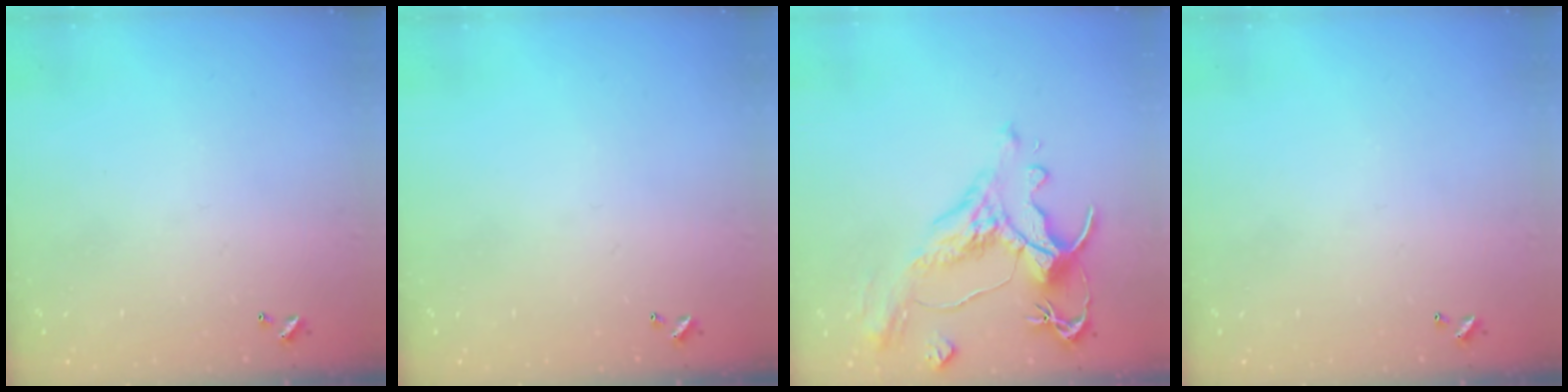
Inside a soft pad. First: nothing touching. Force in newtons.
{"total": 0.0}
{"total": 1.8, "press": 0.9, "slide": 1.5}
{"total": 0.0}